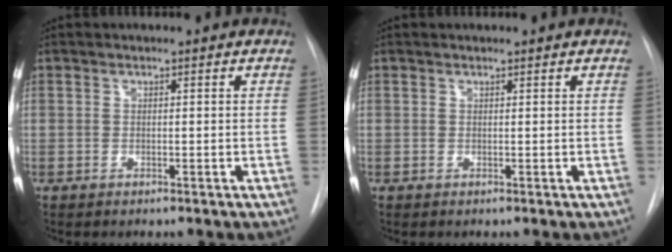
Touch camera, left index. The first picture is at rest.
{"total": 1.2, "force": [1.2, 0.2, 0.2], "torque": [-0.007, 0.018, 0.019]}